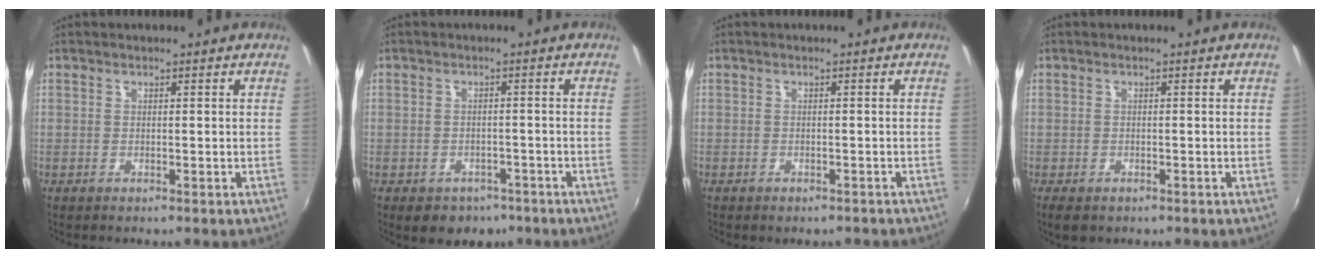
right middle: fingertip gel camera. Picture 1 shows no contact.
{"total": 6.7, "force": [-4.3, 4.6, 2.3], "torque": [-0.054, -0.004, -0.052]}
{"total": 2.7, "force": [-2.2, 1.1, 1.0], "torque": [-0.020, -0.013, -0.028]}
{"total": 3.2, "force": [-2.0, 1.8, 1.7], "torque": [-0.037, -0.014, -0.031]}